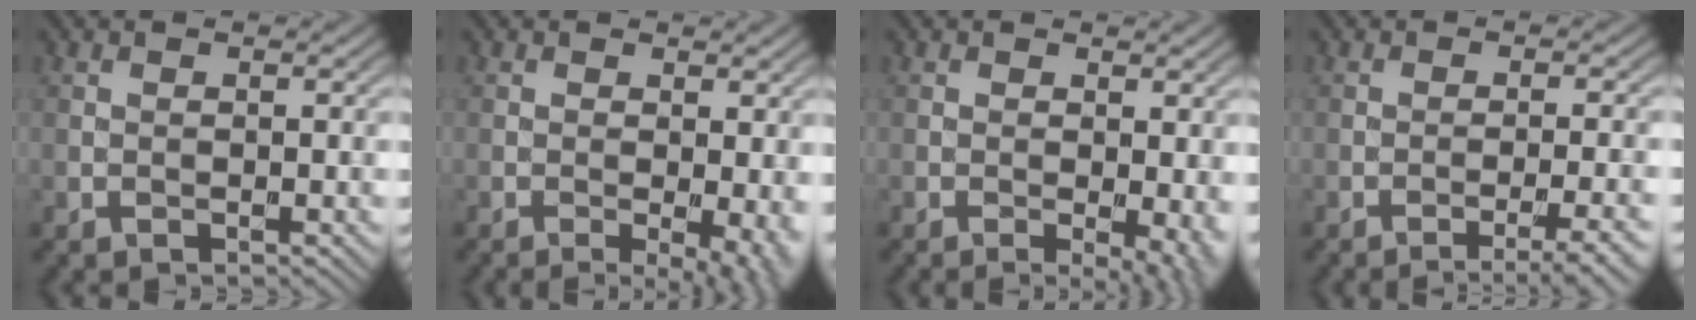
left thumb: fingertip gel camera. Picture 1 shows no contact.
{"total": 5.5, "force": [-1.1, 1.6, 5.2], "torque": [-0.075, -0.010, -0.010]}
{"total": 4.7, "force": [-0.8, 1.3, 4.5], "torque": [-0.059, -0.008, -0.007]}
{"total": 4.6, "force": [-2.6, 0.7, 3.7], "torque": [-0.056, 0.011, -0.044]}